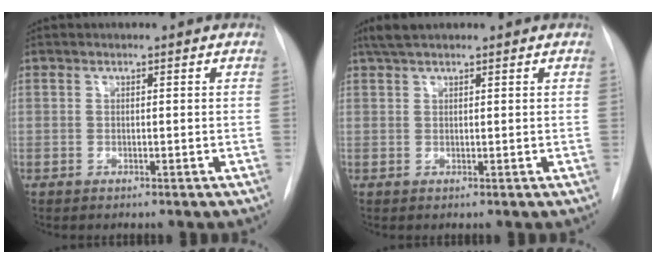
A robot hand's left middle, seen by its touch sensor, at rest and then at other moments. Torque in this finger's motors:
{"motor_torque": [0.34, -0.31, -0.02, 0.01]}